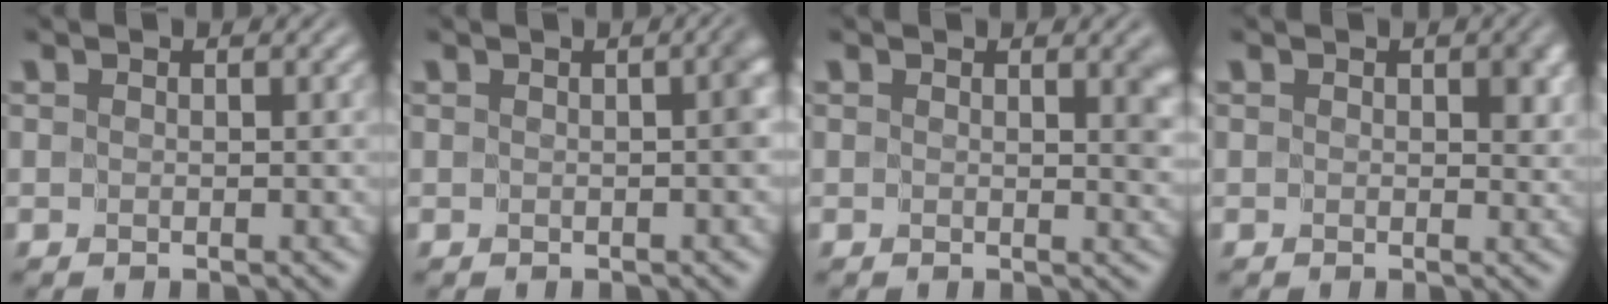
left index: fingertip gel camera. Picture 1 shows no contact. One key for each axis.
{"total": 1.0, "fx": -0.2, "fy": 0.0, "fz": 1.0, "tx": -0.012, "ty": 0.005, "tz": 0.001}
{"total": 2.2, "fx": 0.7, "fy": 1.0, "fz": 1.8, "tx": -0.014, "ty": -0.003, "tz": 0.011}
{"total": 2.6, "fx": 0.6, "fy": 1.5, "fz": 2.0, "tx": -0.022, "ty": -0.002, "tz": 0.009}